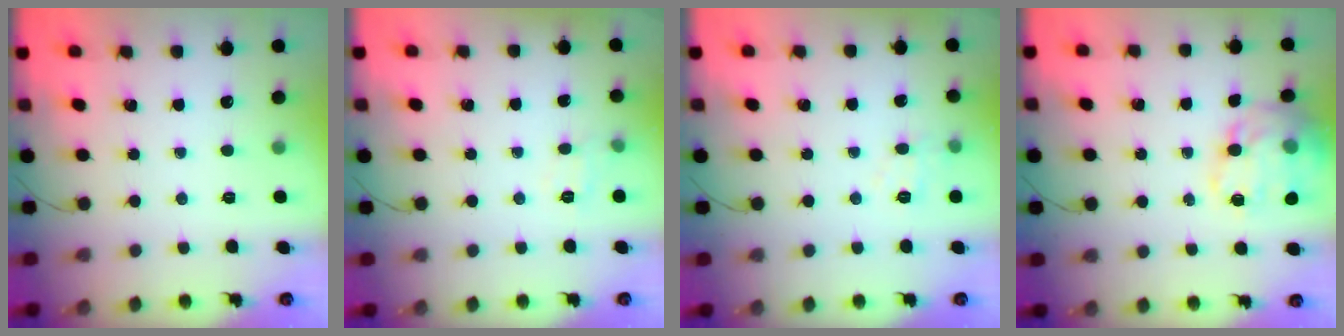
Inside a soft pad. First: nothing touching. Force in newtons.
{"total": 7.0, "press": 6.8, "slide": 1.7}
{"total": 8.3, "press": 8.1, "slide": 1.5}
{"total": 16.0, "press": 15.8, "slide": 2.2}